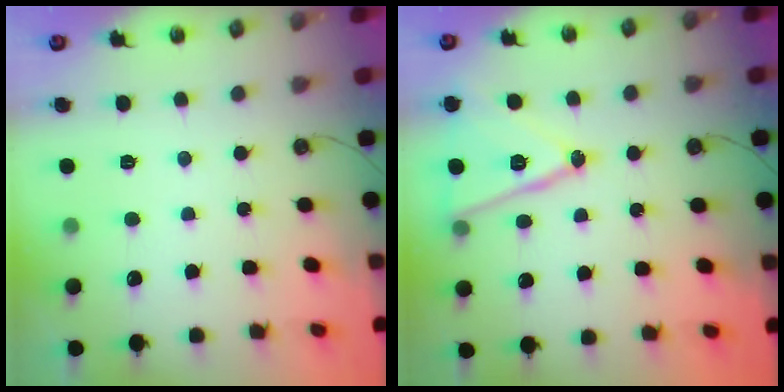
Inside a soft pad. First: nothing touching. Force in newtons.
{"total": 14.5, "press": 14.1, "slide": 3.2}